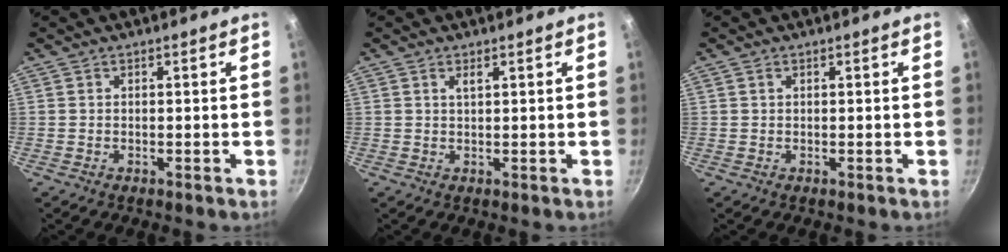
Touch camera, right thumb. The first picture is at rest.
{"total": 1.3, "force": [0.7, 0.5, 0.9], "torque": [-0.016, -0.001, 0.013]}
{"total": 0.6, "force": [0.3, 0.4, 0.3], "torque": [-0.004, 0.002, 0.005]}